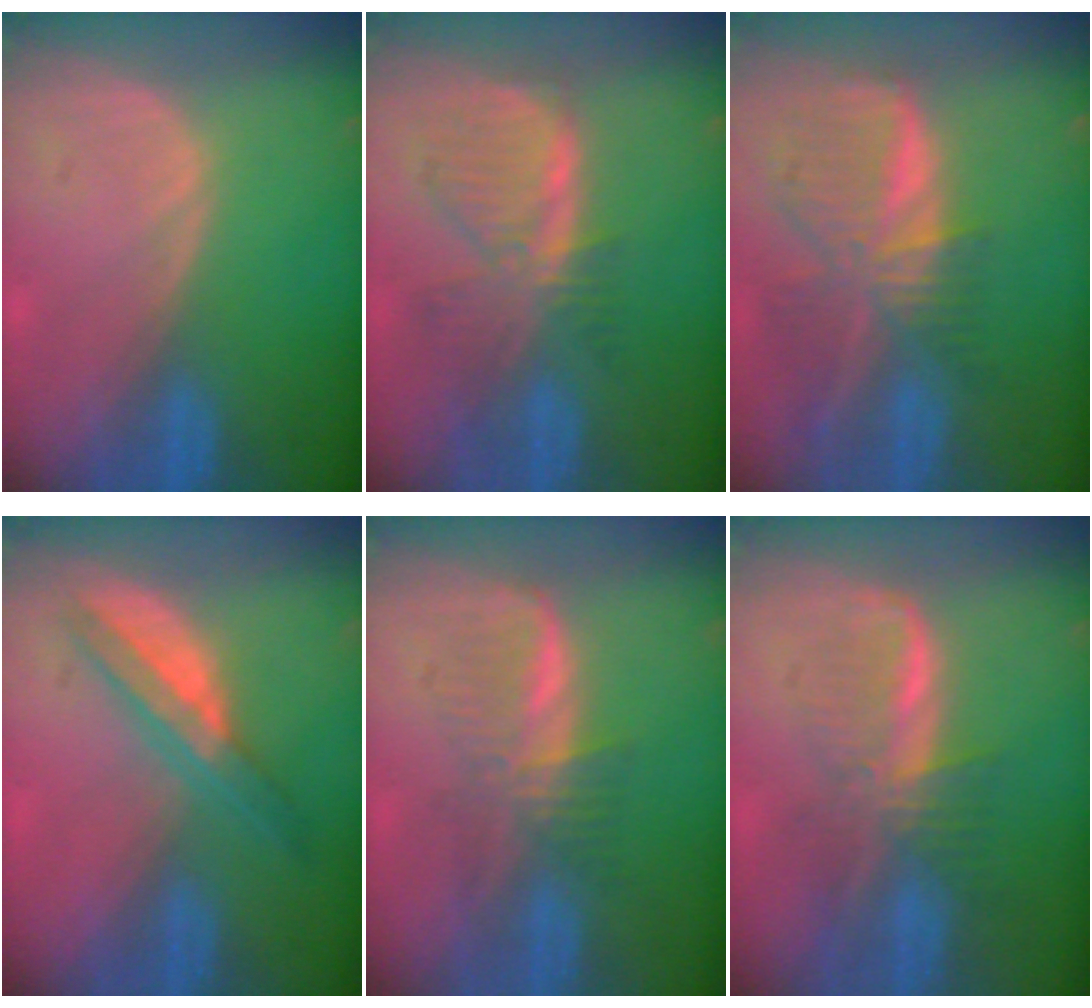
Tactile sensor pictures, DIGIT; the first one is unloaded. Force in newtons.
{"total": 7.7, "press": 7.0, "slide": 3.3}
{"total": 9.3, "press": 8.2, "slide": 4.5}
{"total": 5.6, "press": 5.2, "slide": 1.9}
{"total": 5.2, "press": 5.2, "slide": 0.7}
{"total": 6.8, "press": 6.4, "slide": 2.3}